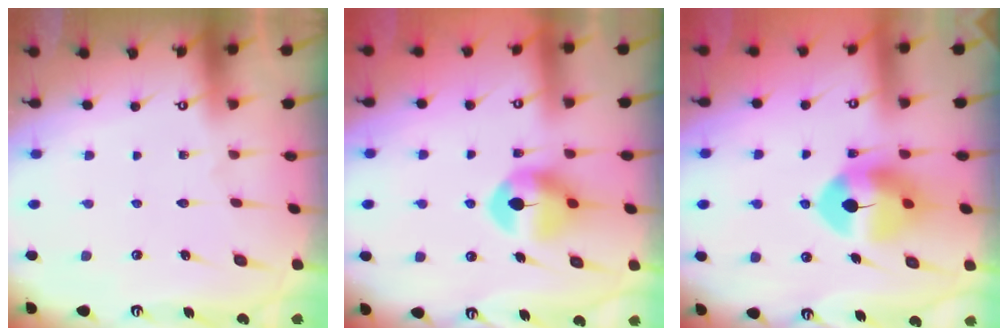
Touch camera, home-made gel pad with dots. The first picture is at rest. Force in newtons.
{"total": 9.9, "press": 9.9, "slide": 0.4}
{"total": 9.5, "press": 9.3, "slide": 1.8}